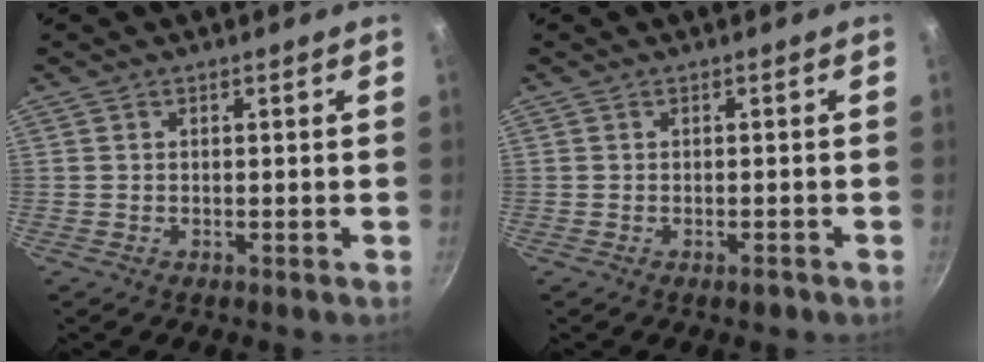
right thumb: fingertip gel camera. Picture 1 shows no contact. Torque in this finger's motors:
{"motor_torque": [0.33, -0.02, 0.15, -0.50, -0.02]}